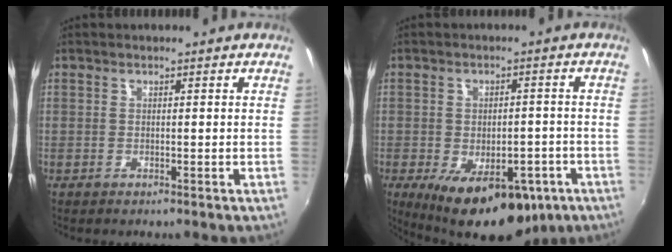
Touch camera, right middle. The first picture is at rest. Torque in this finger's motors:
{"motor_torque": [1.89, -0.25, 1.06, 0.21]}